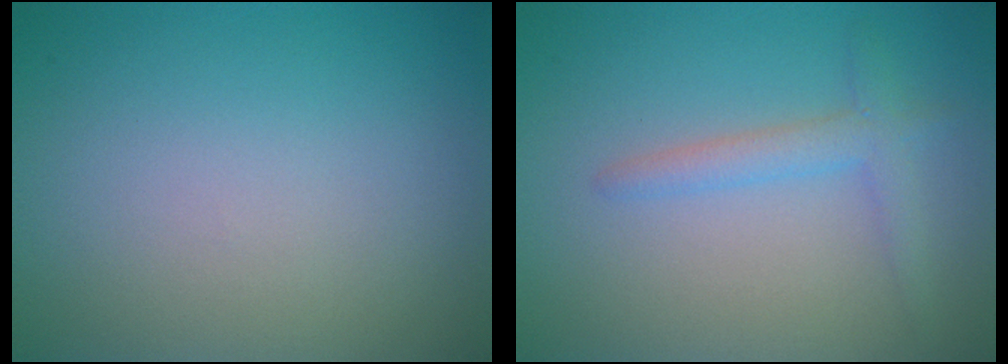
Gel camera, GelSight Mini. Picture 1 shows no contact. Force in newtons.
{"total": 2.1, "press": 2.1, "slide": 0.1}